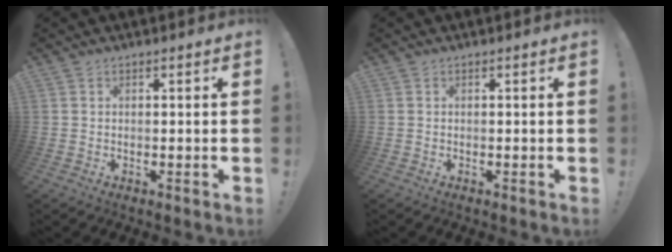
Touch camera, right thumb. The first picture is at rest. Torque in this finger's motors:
{"motor_torque": [0.00, 0.00, 0.00, 0.00, 0.00]}